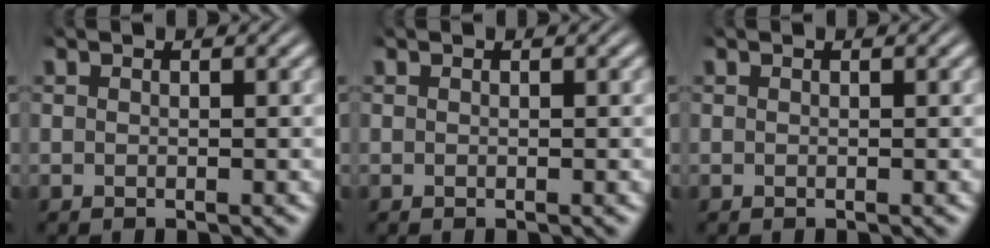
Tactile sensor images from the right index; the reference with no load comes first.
{"total": 0.0}
{"total": 0.0}